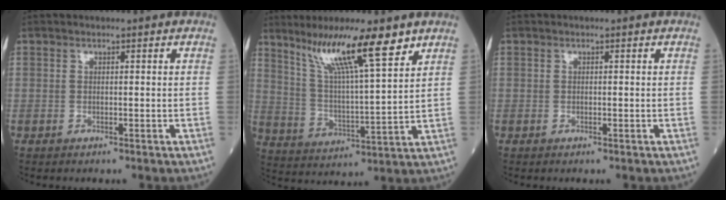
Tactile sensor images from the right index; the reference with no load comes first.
{"total": 13.6, "force": [9.3, 0.7, 9.9], "torque": [-0.180, 0.006, 0.166]}
{"total": 0.0}